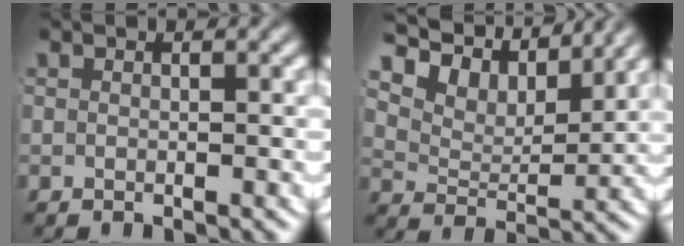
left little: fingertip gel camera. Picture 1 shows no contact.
{"total": 8.7, "force": [6.0, 4.2, 4.7], "torque": [-0.089, 0.016, 0.092]}